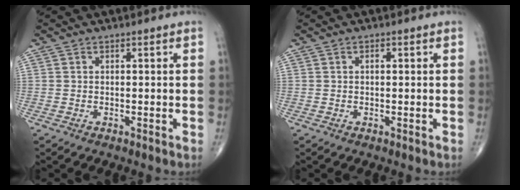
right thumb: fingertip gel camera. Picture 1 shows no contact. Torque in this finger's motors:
{"motor_torque": [-0.12, -0.16, -0.10, -0.09, -0.02]}